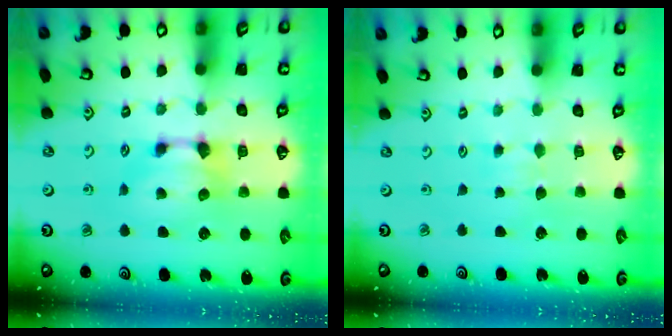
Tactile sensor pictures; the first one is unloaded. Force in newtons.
{"total": 3.9, "press": 3.9, "slide": 0.2}